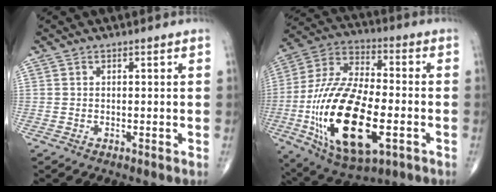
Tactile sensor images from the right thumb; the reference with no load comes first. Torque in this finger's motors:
{"motor_torque": [2.78, 2.23, 2.67, -0.10, 0.46]}